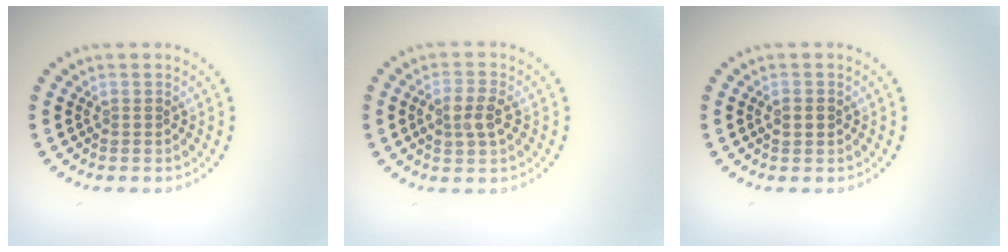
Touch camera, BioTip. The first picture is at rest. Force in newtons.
{"total": 2.5, "press": 2.4, "slide": 0.6}
{"total": 1.6, "press": 1.6, "slide": 0.3}